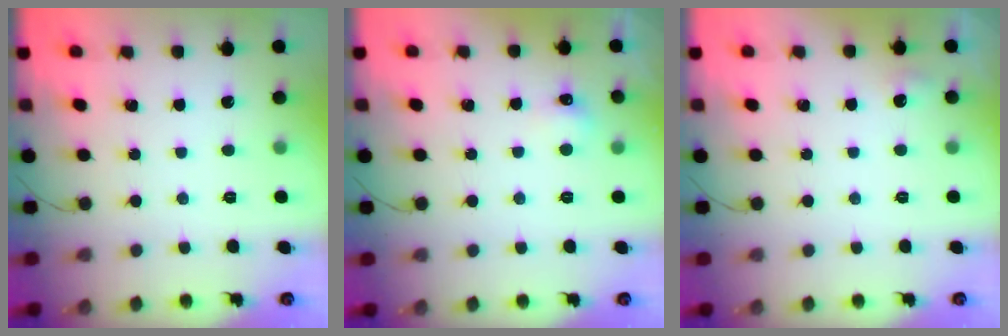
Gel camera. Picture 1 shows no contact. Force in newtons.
{"total": 5.1, "press": 5.0, "slide": 1.3}
{"total": 4.0, "press": 3.7, "slide": 1.4}